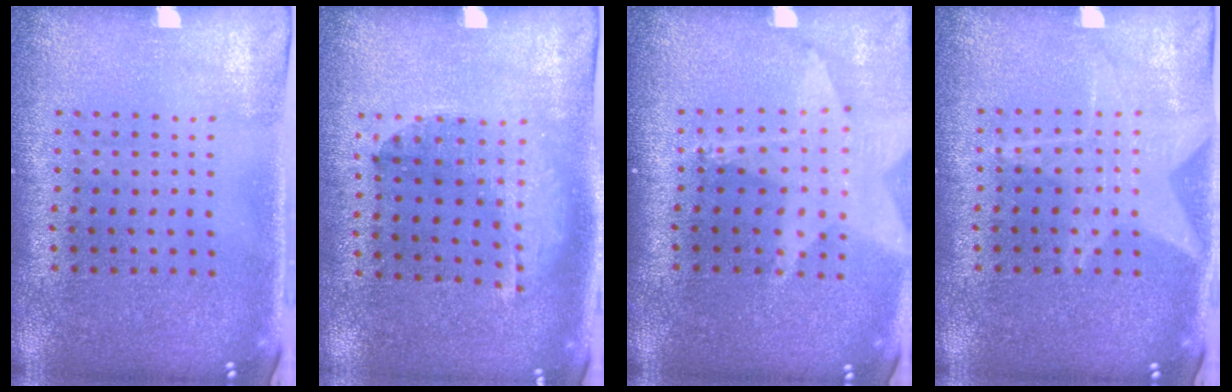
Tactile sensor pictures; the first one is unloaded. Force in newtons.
{"total": 1.0, "press": 1.0, "slide": 0.3}
{"total": 1.8, "press": 1.5, "slide": 1.0}
{"total": 1.9, "press": 1.9, "slide": 0.2}